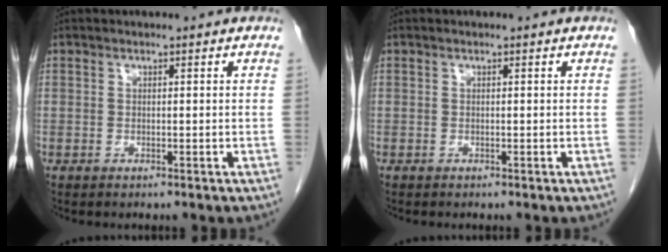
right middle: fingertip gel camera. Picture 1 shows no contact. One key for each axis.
{"total": 0.0}